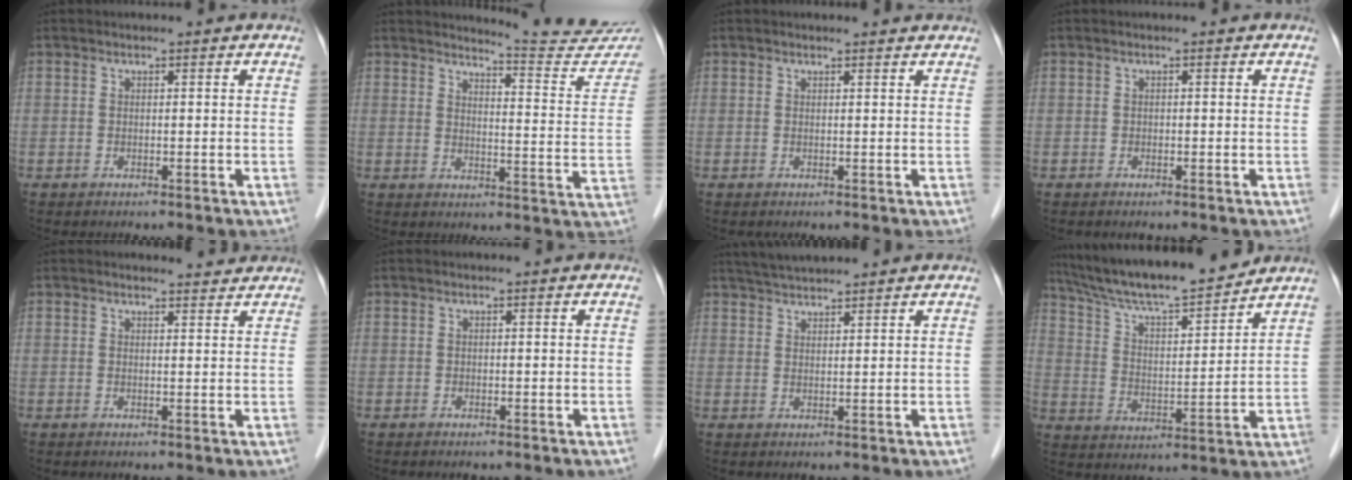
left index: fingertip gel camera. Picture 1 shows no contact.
{"total": 13.9, "force": [13.8, -0.5, 1.5], "torque": [-0.013, -0.096, 0.149]}
{"total": 2.0, "force": [2.0, 0.2, 0.2], "torque": [-0.011, 0.002, 0.018]}
{"total": 0.0}
{"total": 2.3, "force": [2.3, 0.3, -0.2], "torque": [-0.007, -0.004, 0.025]}
{"total": 0.0}
{"total": 5.2, "force": [4.9, 0.2, 1.8], "torque": [-0.033, 0.032, 0.089]}
{"total": 16.8, "force": [15.2, 1.6, 6.9], "torque": [-0.123, 0.009, 0.250]}